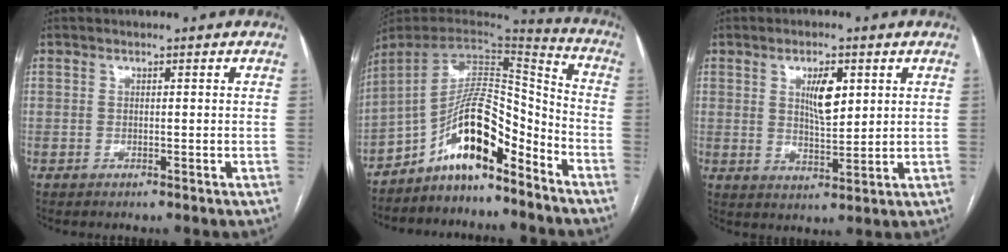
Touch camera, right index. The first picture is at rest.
{"total": 13.4, "force": [-9.2, 3.4, 9.1], "torque": [-0.154, 0.032, -0.161]}
{"total": 5.8, "force": [2.0, 1.8, 5.1], "torque": [-0.090, -0.003, 0.039]}